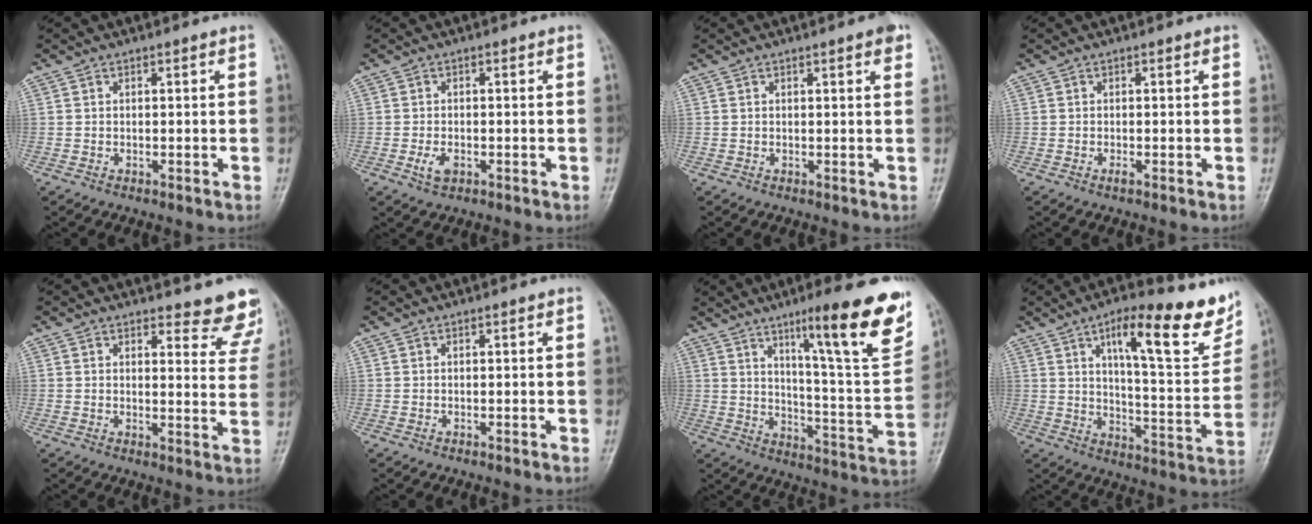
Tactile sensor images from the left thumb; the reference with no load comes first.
{"total": 2.7, "force": [-0.9, 1.6, 1.9], "torque": [-0.036, -0.001, -0.016]}
{"total": 2.1, "force": [1.2, 0.4, 1.7], "torque": [-0.021, -0.002, 0.012]}
{"total": 0.6, "force": [-0.2, 0.2, 0.6], "torque": [-0.009, -0.002, -0.004]}
{"total": 9.1, "force": [8.6, 2.5, 1.7], "torque": [0.024, -0.064, 0.074]}
{"total": 0.0}
{"total": 22.4, "force": [12.7, 3.1, 18.2], "torque": [-0.226, -0.056, 0.190]}
{"total": 19.7, "force": [11.3, 5.5, 15.2], "torque": [-0.169, -0.051, 0.167]}